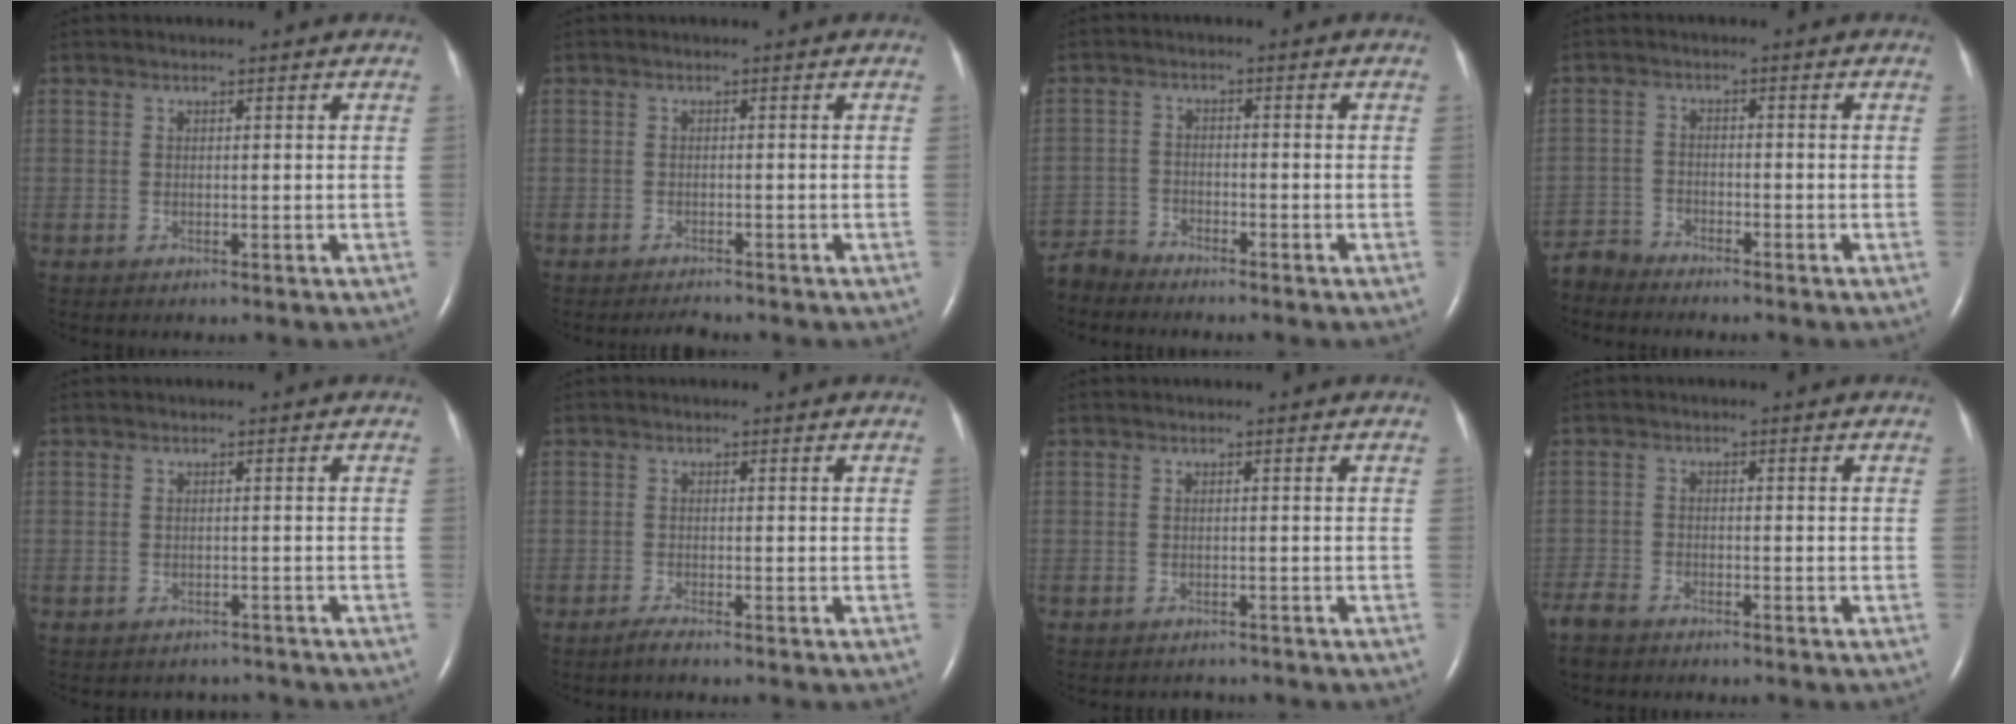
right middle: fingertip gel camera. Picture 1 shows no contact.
{"total": 1.4, "force": [-1.4, 0.1, 0.2], "torque": [-0.010, -0.008, -0.018]}
{"total": 4.7, "force": [-4.6, 0.8, -0.6], "torque": [0.012, -0.008, -0.091]}
{"total": 4.1, "force": [-4.0, 0.6, -0.7], "torque": [0.015, -0.009, -0.079]}
{"total": 2.8, "force": [-2.5, 1.2, -0.3], "torque": [0.001, 0.006, -0.033]}
{"total": 1.4, "force": [-1.2, -0.2, 0.7], "torque": [-0.024, -0.004, -0.024]}
{"total": 1.4, "force": [-1.3, 0.5, -0.2], "torque": [-0.001, -0.003, -0.017]}
{"total": 4.6, "force": [-4.0, 1.7, 1.5], "torque": [-0.032, -0.010, -0.078]}